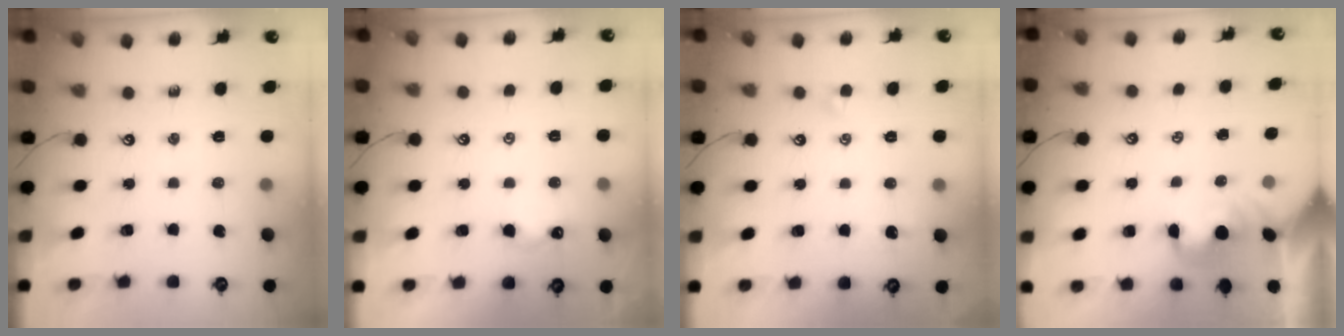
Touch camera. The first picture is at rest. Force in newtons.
{"total": 0.8, "press": 0.6, "slide": 0.5}
{"total": 0.8, "press": 0.7, "slide": 0.4}
{"total": 0.9, "press": 0.9, "slide": 0.3}